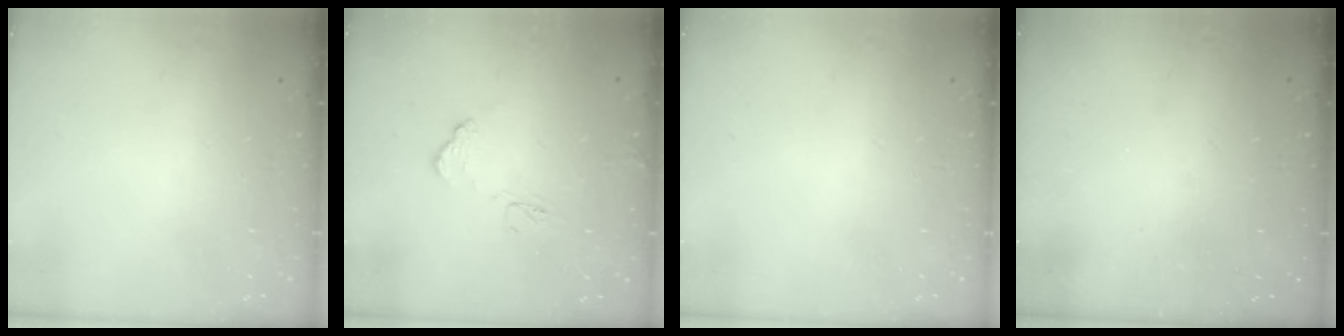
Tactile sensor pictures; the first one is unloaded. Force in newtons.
{"total": 8.3, "press": 8.3, "slide": 0.3}
{"total": 0.0}
{"total": 3.2, "press": 3.2, "slide": 0.1}